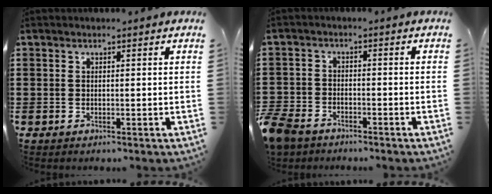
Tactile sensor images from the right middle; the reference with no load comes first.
{"total": 3.9, "force": [-3.5, 1.6, 0.9], "torque": [-0.046, -0.005, -0.080]}